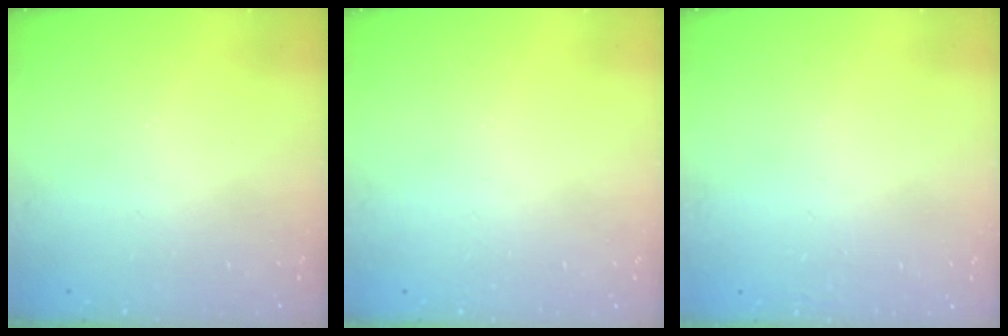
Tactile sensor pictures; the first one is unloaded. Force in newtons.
{"total": 0.0}
{"total": 1.6, "press": 1.6, "slide": 0.1}